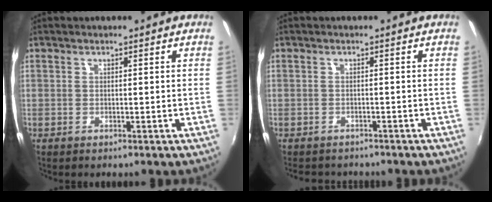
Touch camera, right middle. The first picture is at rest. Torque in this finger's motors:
{"motor_torque": [0.42, -0.44, 0.08, 0.00]}